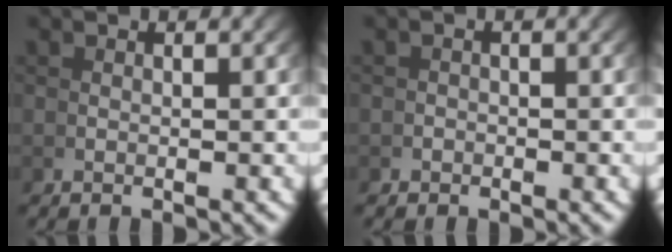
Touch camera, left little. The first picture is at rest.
{"total": 0.8, "force": [-0.6, 0.0, -0.5], "torque": [0.018, -0.002, -0.010]}